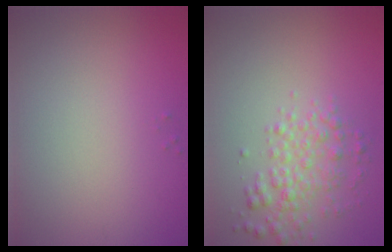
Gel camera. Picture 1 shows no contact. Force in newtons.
{"total": 3.0, "press": 3.0, "slide": 0.0}